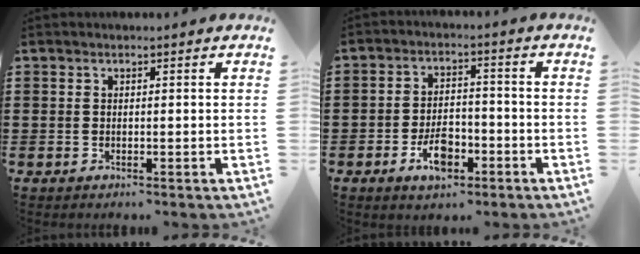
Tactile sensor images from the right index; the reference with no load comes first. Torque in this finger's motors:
{"motor_torque": [2.14, 0.00, 0.45, 0.15]}